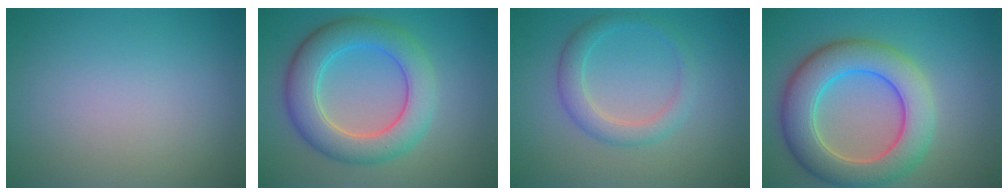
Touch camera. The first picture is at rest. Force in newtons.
{"total": 6.7, "press": 6.7, "slide": 0.4}
{"total": 2.7, "press": 2.7, "slide": 0.1}
{"total": 8.1, "press": 8.1, "slide": 0.3}